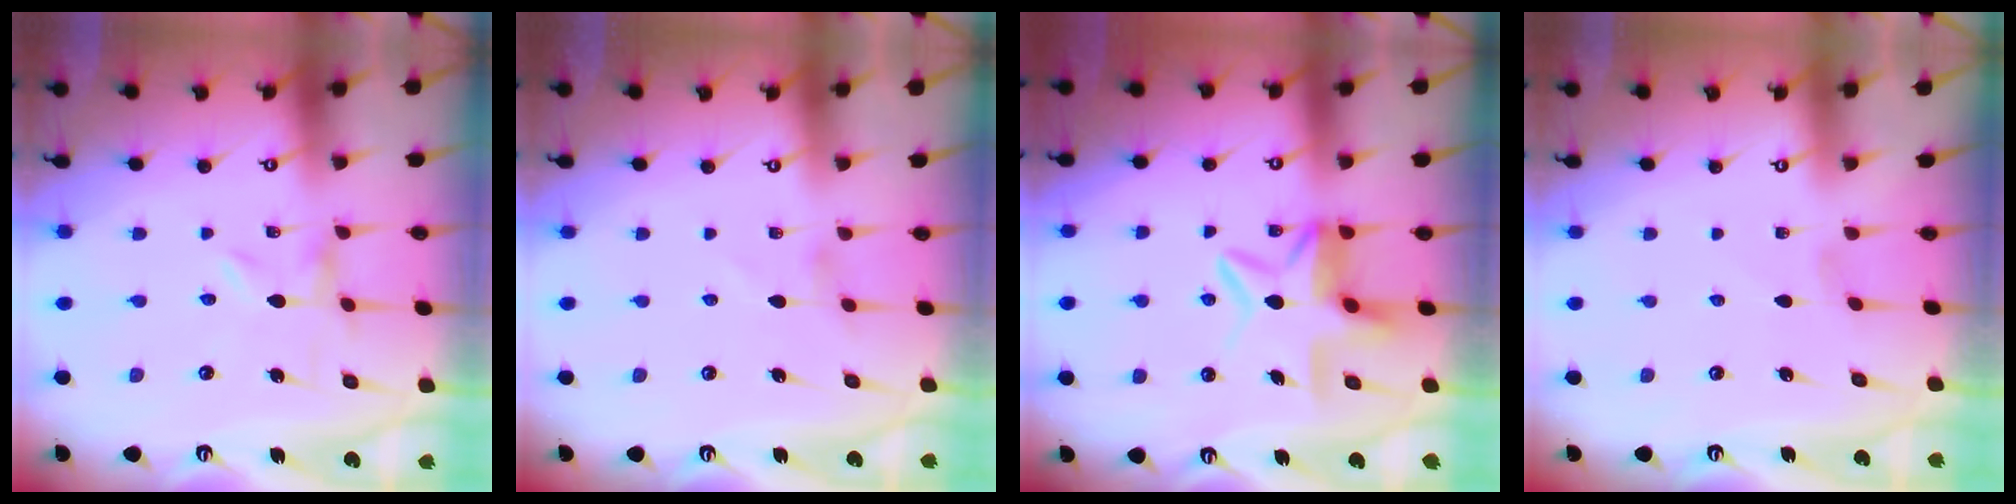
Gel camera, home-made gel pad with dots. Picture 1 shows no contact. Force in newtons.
{"total": 1.5, "press": 1.5, "slide": 0.4}
{"total": 8.6, "press": 8.5, "slide": 1.0}
{"total": 0.0}